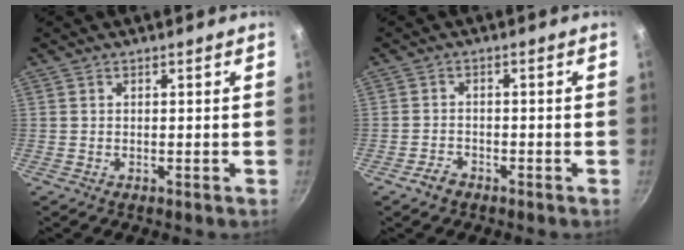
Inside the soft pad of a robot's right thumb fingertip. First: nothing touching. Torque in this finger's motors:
{"motor_torque": [-0.21, 0.06, -0.26, 0.32, 0.02]}